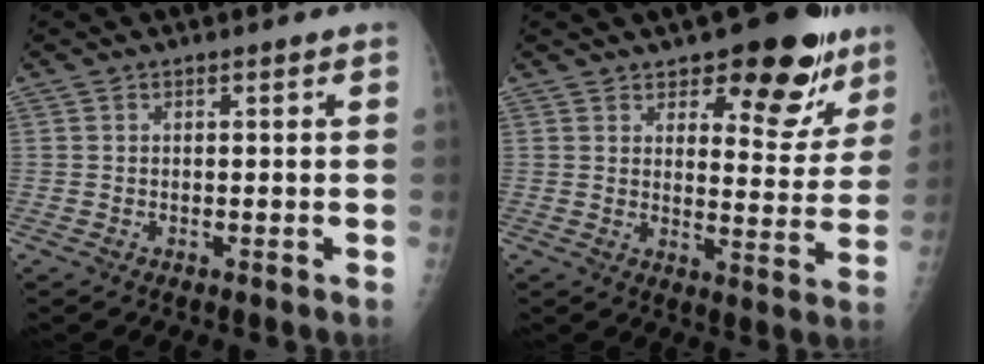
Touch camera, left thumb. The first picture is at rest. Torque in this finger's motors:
{"motor_torque": [0.40, 0.22, 0.22, -0.01, 0.12]}